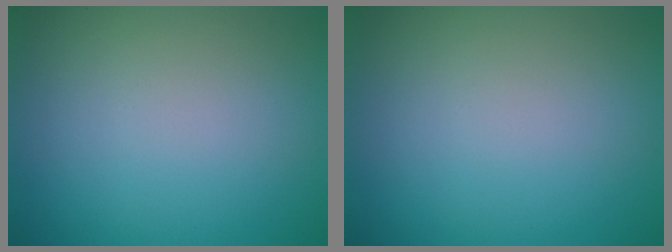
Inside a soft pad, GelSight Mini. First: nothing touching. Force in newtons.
{"total": 0.0}